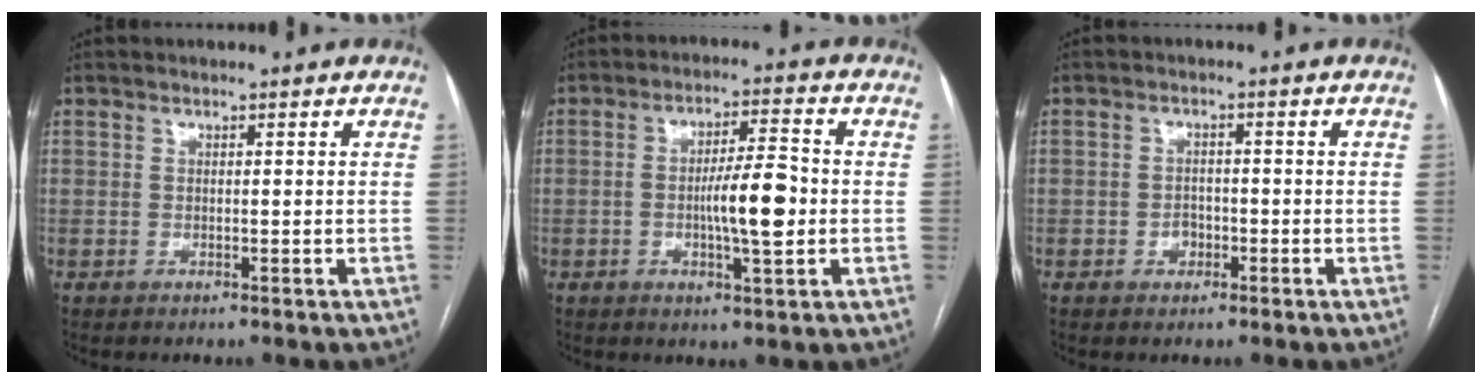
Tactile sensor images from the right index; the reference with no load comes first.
{"total": 8.3, "force": [-1.1, 1.4, 8.1], "torque": [-0.137, 0.006, -0.020]}
{"total": 2.1, "force": [-1.0, 1.6, 1.0], "torque": [-0.010, 0.008, -0.014]}